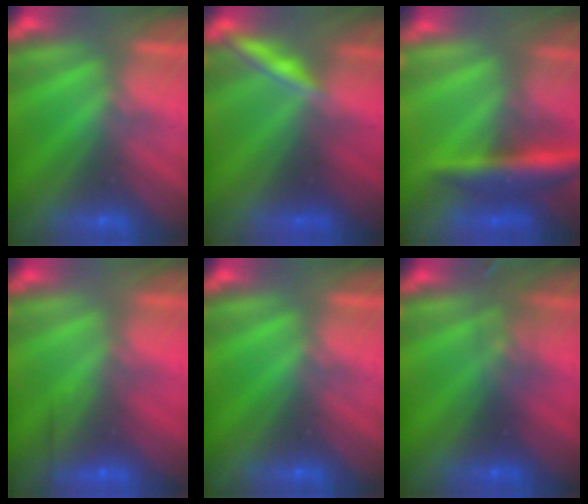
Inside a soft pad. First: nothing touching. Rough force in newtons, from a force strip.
{"total": 2.0}
{"total": 7.8}
{"total": 2.4}
{"total": 0.0}
{"total": 2.8}